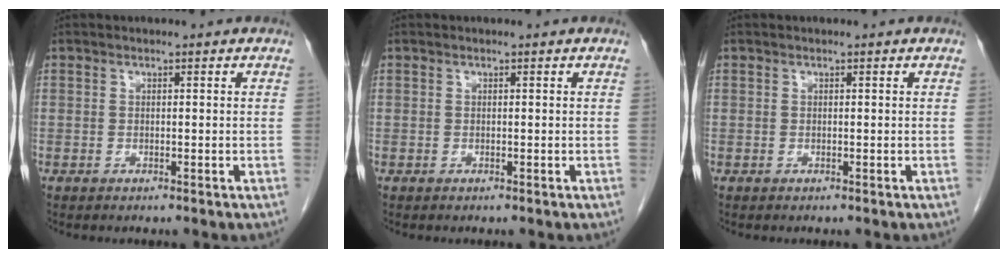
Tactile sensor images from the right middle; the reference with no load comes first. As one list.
[{"total": 0.0}, {"total": 0.0}]